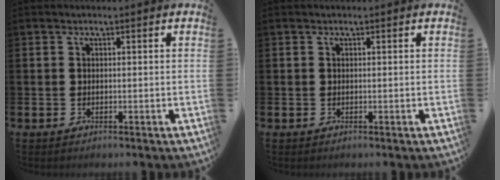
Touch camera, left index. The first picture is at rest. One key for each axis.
{"total": 0.0}